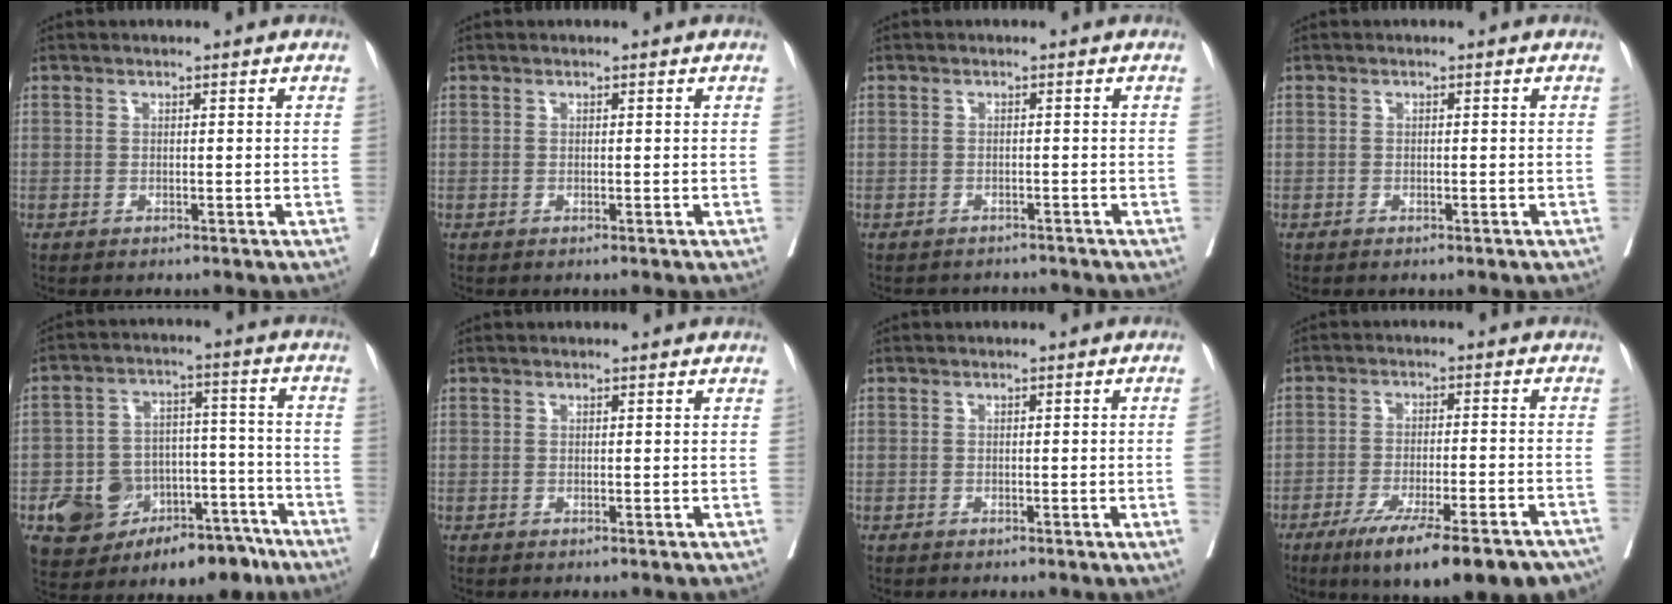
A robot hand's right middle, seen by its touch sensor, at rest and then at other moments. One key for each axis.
{"total": 0.0}
{"total": 3.6, "fx": -3.4, "fy": 1.0, "fz": -0.2, "tx": 0.008, "ty": -0.004, "tz": -0.048}
{"total": 0.7, "fx": -0.5, "fy": 0.3, "fz": 0.4, "tx": -0.010, "ty": -0.001, "tz": -0.004}
{"total": 16.4, "fx": -10.1, "fy": 9.7, "fz": 8.6, "tx": -0.119, "ty": 0.055, "tz": -0.146}
{"total": 0.0}
{"total": 1.9, "fx": -0.5, "fy": -0.4, "fz": 1.8, "tx": -0.025, "ty": 0.004, "tz": -0.004}
{"total": 19.1, "fx": -14.4, "fy": 3.1, "fz": 12.2, "tx": -0.130, "ty": -0.011, "tz": -0.205}